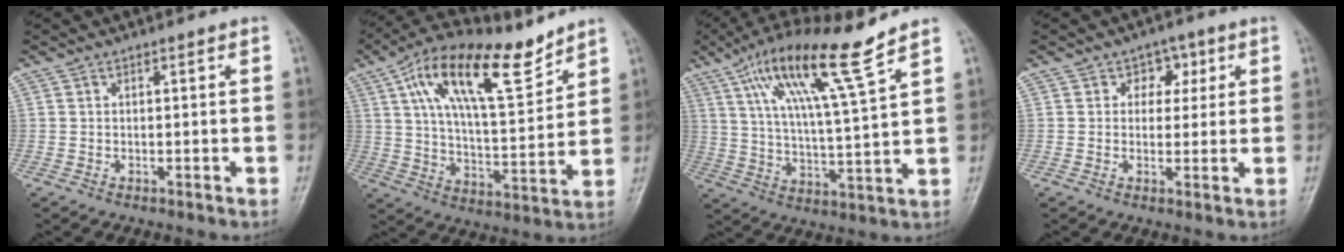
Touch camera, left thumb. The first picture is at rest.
{"total": 18.8, "force": [10.7, 7.3, 13.6], "torque": [-0.205, -0.035, 0.191]}
{"total": 15.2, "force": [9.6, 1.0, 11.7], "torque": [-0.211, -0.036, 0.174]}
{"total": 4.4, "force": [1.6, 3.6, 2.0], "torque": [0.012, -0.001, 0.017]}